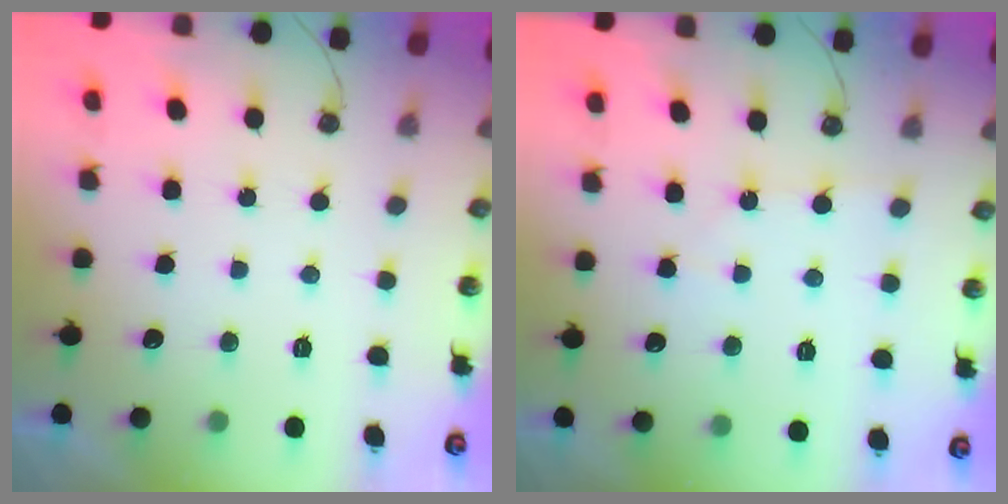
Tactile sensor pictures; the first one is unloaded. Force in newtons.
{"total": 3.0, "press": 2.9, "slide": 0.4}